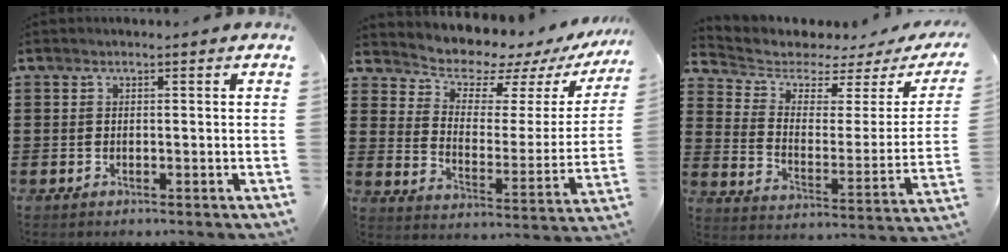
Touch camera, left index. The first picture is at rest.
{"total": 6.0, "force": [5.6, 2.1, 1.0], "torque": [-0.041, -0.051, 0.091]}
{"total": 3.6, "force": [3.0, 1.6, 1.2], "torque": [-0.049, -0.023, 0.044]}